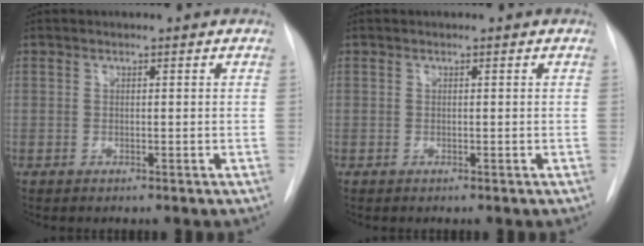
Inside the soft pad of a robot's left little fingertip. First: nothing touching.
{"total": 0.0}